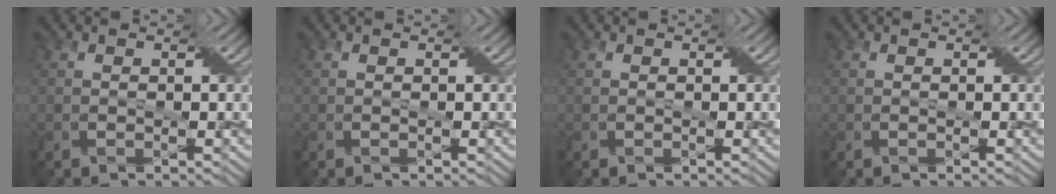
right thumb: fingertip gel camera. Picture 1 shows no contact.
{"total": 0.0}
{"total": 0.0}
{"total": 0.0}